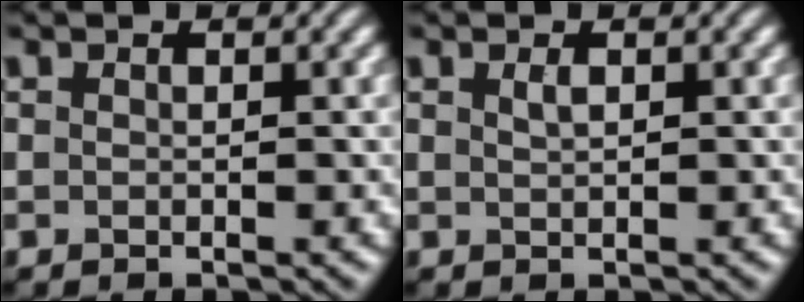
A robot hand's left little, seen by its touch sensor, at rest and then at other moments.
{"total": 0.7, "force": [0.3, 0.3, 0.6], "torque": [-0.013, 0.001, 0.009]}